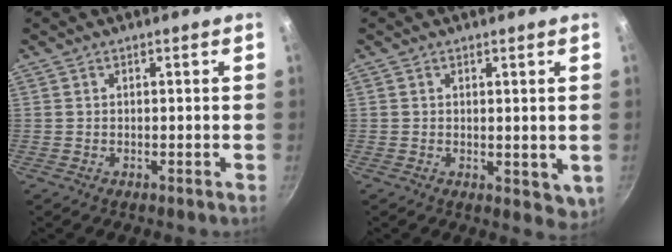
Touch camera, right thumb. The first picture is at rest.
{"total": 4.2, "force": [1.0, 2.4, 3.2], "torque": [-0.040, -0.011, 0.018]}